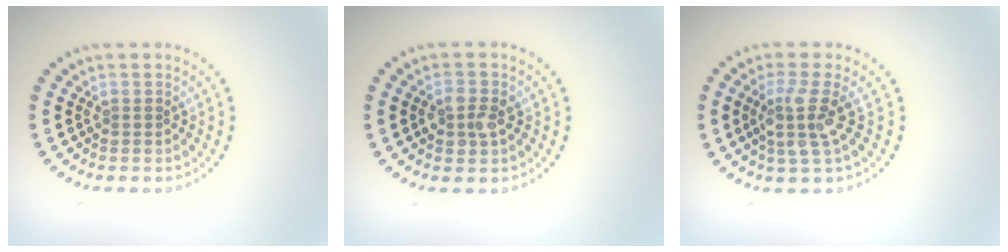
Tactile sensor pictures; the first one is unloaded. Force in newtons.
{"total": 2.1, "press": 2.1, "slide": 0.1}
{"total": 3.2, "press": 2.4, "slide": 2.1}